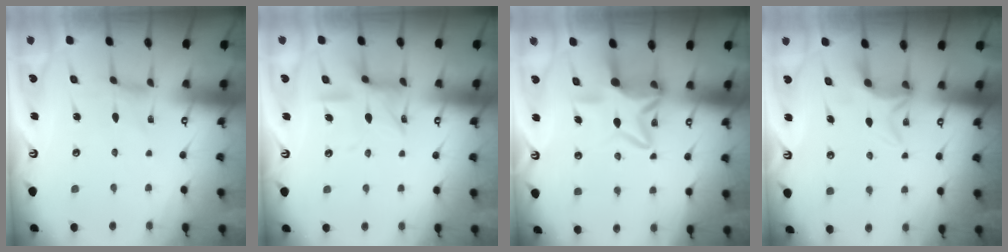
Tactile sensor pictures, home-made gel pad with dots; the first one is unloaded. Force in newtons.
{"total": 11.8, "press": 11.8, "slide": 1.1}
{"total": 10.2, "press": 10.1, "slide": 1.3}
{"total": 5.8, "press": 5.7, "slide": 1.4}